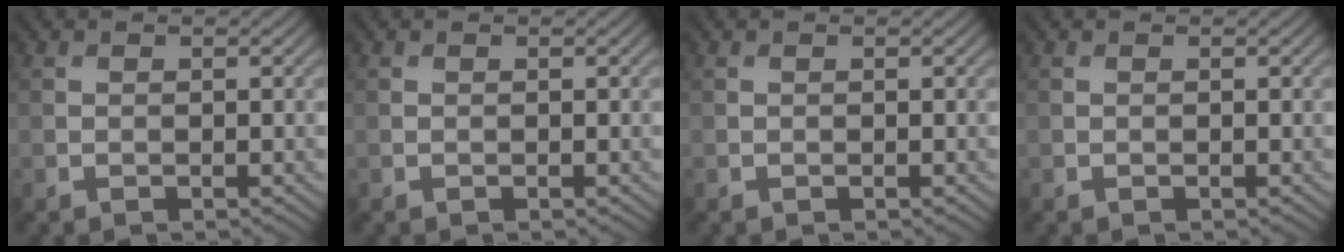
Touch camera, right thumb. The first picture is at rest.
{"total": 0.0}
{"total": 0.0}
{"total": 0.0}